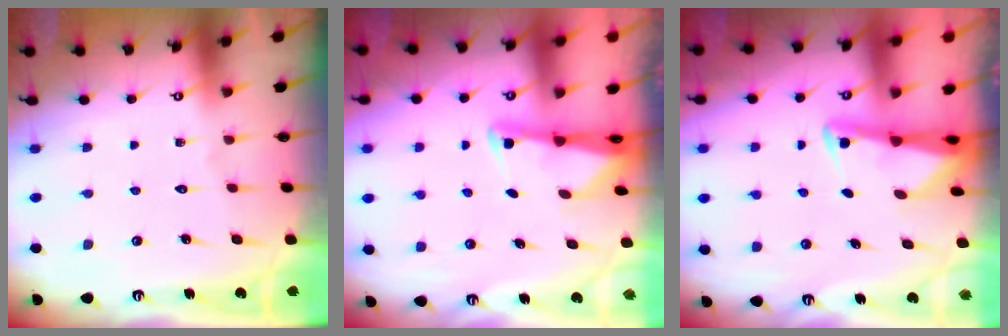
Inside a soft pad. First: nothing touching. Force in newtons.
{"total": 2.0, "press": 2.0, "slide": 0.3}
{"total": 2.3, "press": 2.3, "slide": 0.3}